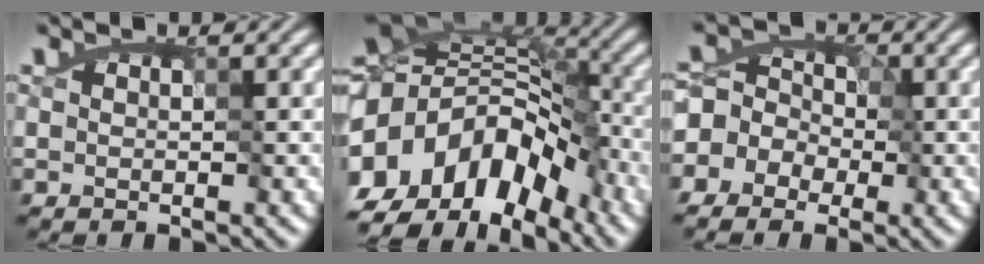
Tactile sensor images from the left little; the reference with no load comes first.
{"total": 16.2, "force": [-8.7, 10.1, 9.3], "torque": [-0.186, 0.002, -0.148]}
{"total": 5.0, "force": [-2.0, 4.5, 0.4], "torque": [-0.012, 0.035, -0.082]}